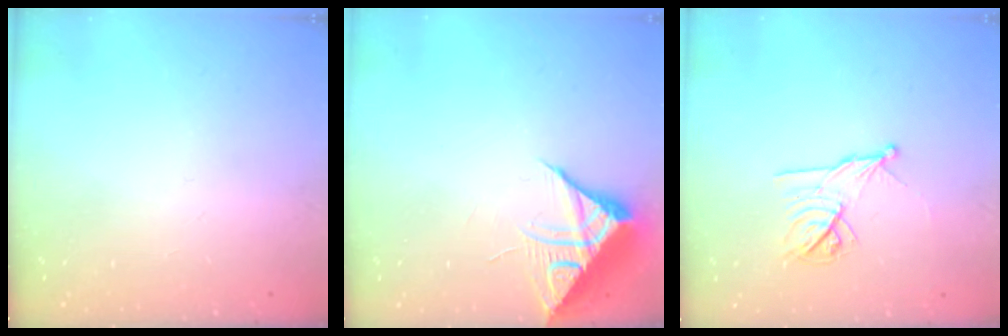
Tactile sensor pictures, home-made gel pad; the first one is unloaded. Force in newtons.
{"total": 9.7, "press": 9.7, "slide": 0.5}
{"total": 11.3, "press": 11.3, "slide": 0.5}